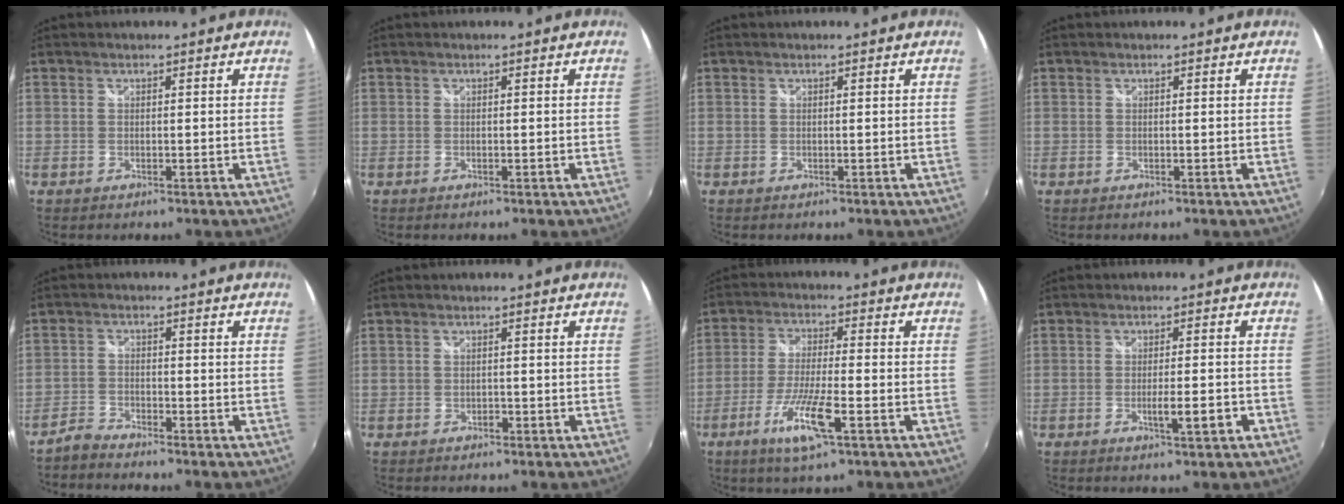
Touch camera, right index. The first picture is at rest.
{"total": 0.6, "force": [-0.3, 0.0, 0.6], "torque": [-0.007, 0.002, -0.005]}
{"total": 0.0}
{"total": 0.0}
{"total": 3.0, "force": [-2.9, 0.5, 0.5], "torque": [-0.019, -0.004, -0.064]}
{"total": 0.8, "force": [-0.5, 0.5, 0.3], "torque": [-0.007, -0.001, -0.008]}
{"total": 9.5, "force": [-4.5, 1.0, 8.4], "torque": [-0.171, -0.015, -0.085]}
{"total": 4.7, "force": [-2.0, 0.3, 4.2], "torque": [-0.068, -0.008, -0.031]}